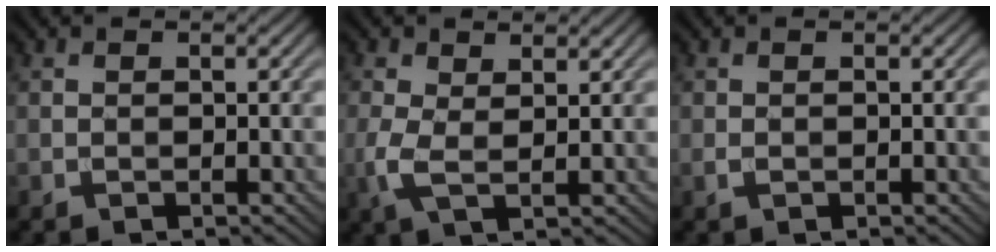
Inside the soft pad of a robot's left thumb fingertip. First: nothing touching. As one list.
[{"total": 4.0, "force": [0.8, 2.1, 3.4], "torque": [-0.095, 0.000, 0.013]}, {"total": 0.7, "force": [-0.2, 0.5, 0.4], "torque": [-0.011, -0.002, -0.004]}]